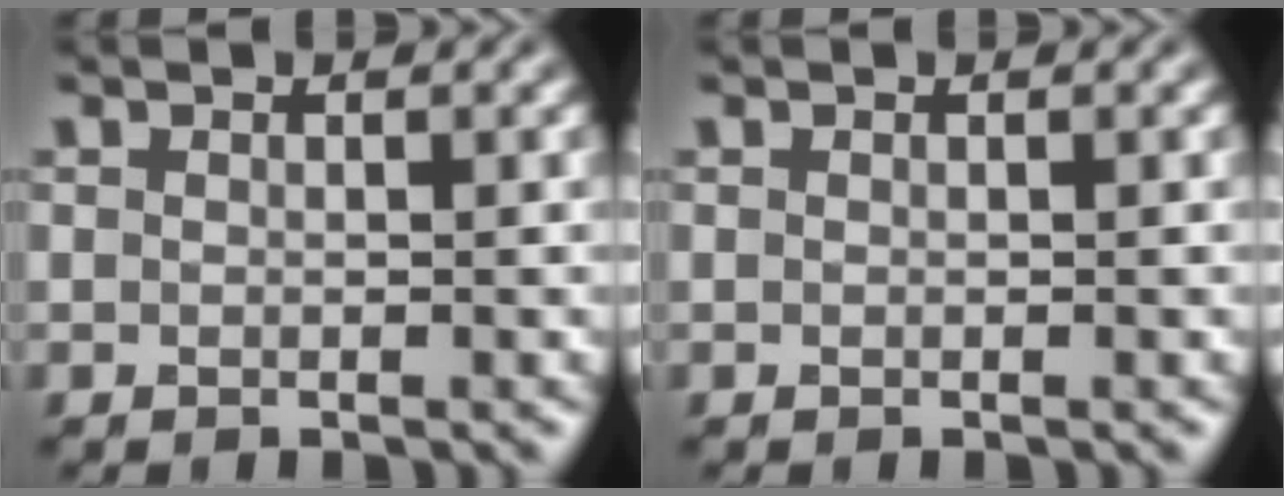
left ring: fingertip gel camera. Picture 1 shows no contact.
{"total": 0.0}